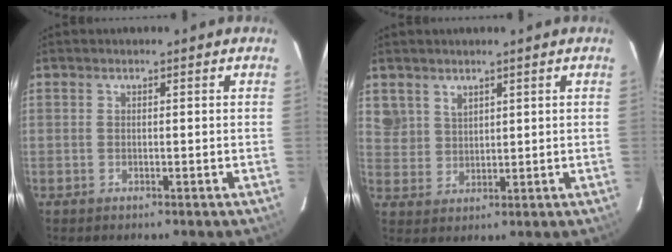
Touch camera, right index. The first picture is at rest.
{"total": 4.8, "force": [3.1, 3.6, 0.7], "torque": [-0.002, 0.012, 0.068]}